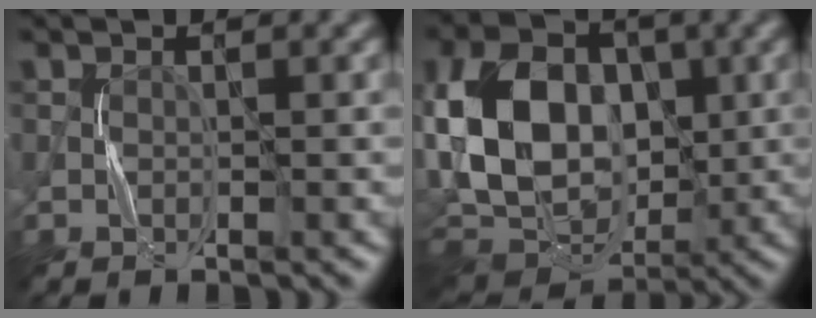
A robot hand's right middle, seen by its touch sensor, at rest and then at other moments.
{"total": 12.6, "force": [1.2, 9.0, 8.7], "torque": [-0.186, 0.010, 0.009]}